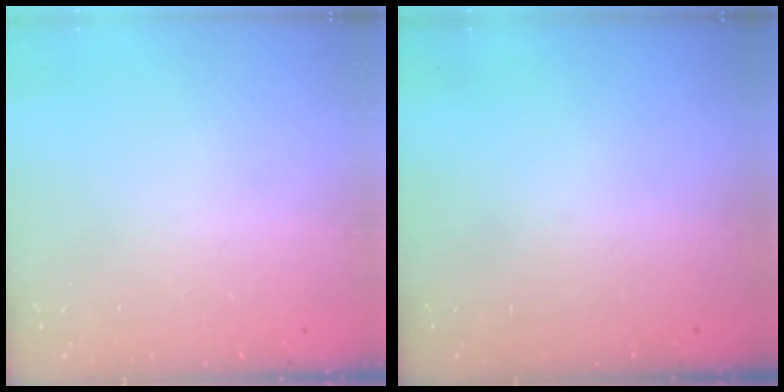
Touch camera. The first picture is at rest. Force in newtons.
{"total": 0.0}